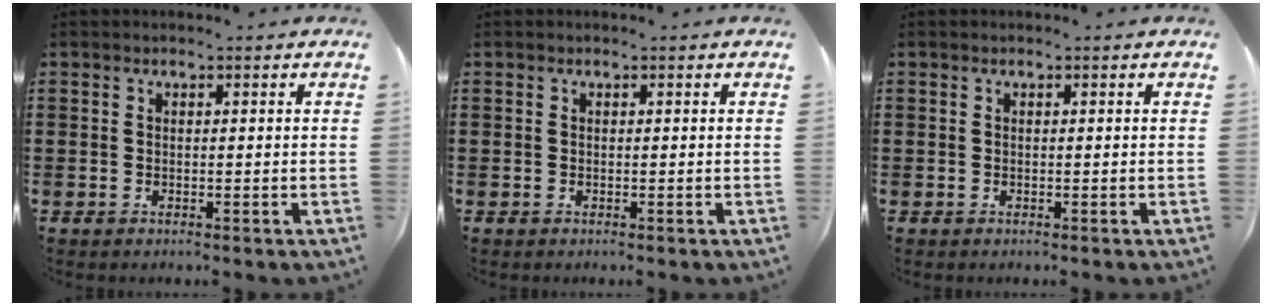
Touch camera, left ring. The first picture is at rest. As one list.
[{"total": 0.0}, {"total": 0.0}]